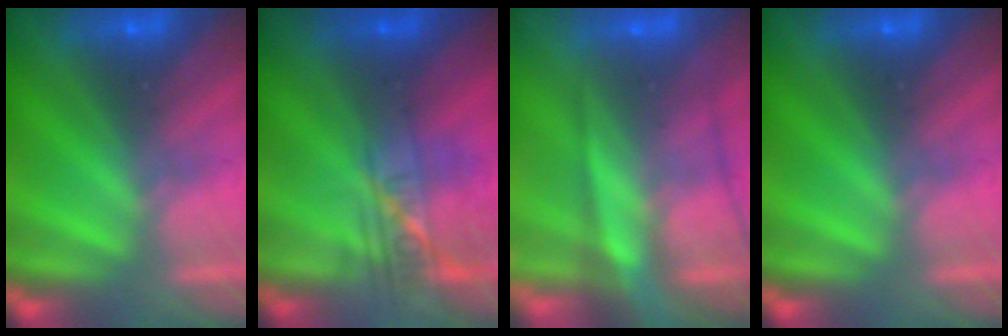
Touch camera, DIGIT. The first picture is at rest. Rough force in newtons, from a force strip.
{"total": 2.2}
{"total": 7.9}
{"total": 0.0}